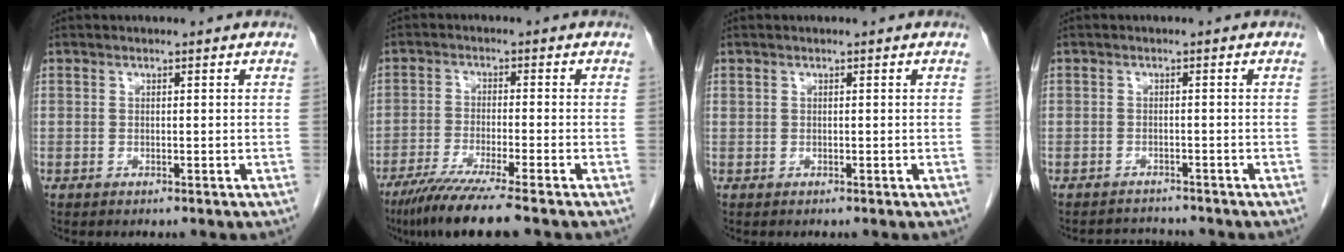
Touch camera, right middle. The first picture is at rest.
{"total": 8.9, "force": [-6.8, -0.8, 5.8], "torque": [-0.096, -0.029, -0.114]}
{"total": 0.0}
{"total": 2.7, "force": [-2.6, 0.4, -0.5], "torque": [0.004, -0.012, -0.040]}